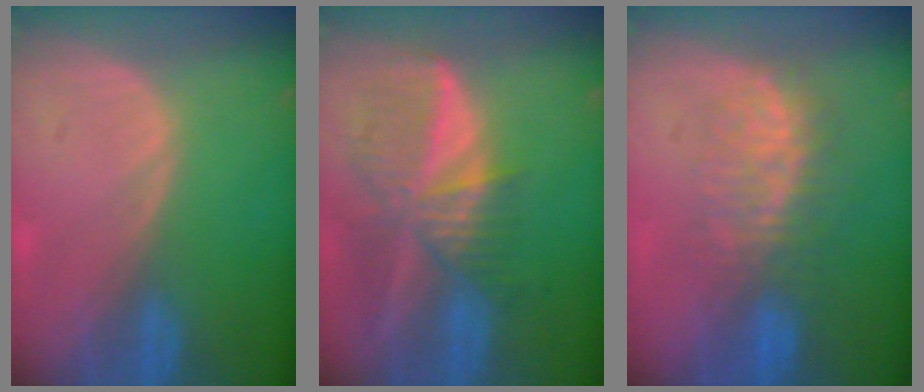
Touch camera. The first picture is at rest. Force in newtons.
{"total": 9.3, "press": 8.1, "slide": 4.6}
{"total": 7.6, "press": 7.4, "slide": 1.9}